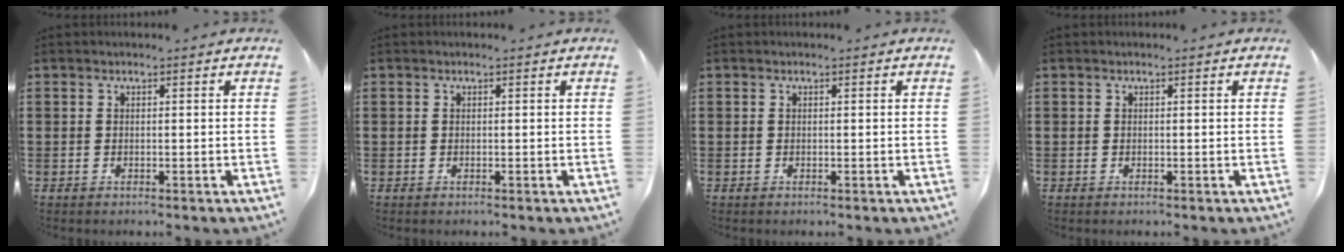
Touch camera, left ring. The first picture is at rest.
{"total": 0.0}
{"total": 0.0}
{"total": 0.0}